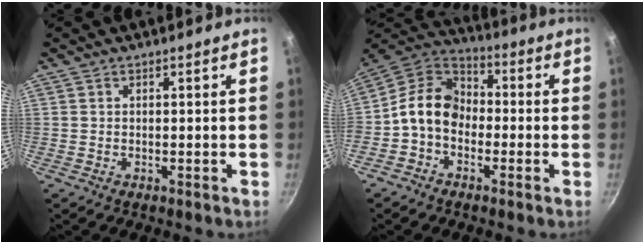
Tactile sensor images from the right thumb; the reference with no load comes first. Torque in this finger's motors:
{"motor_torque": [2.55, 2.46, 1.32, -1.21, 0.21]}